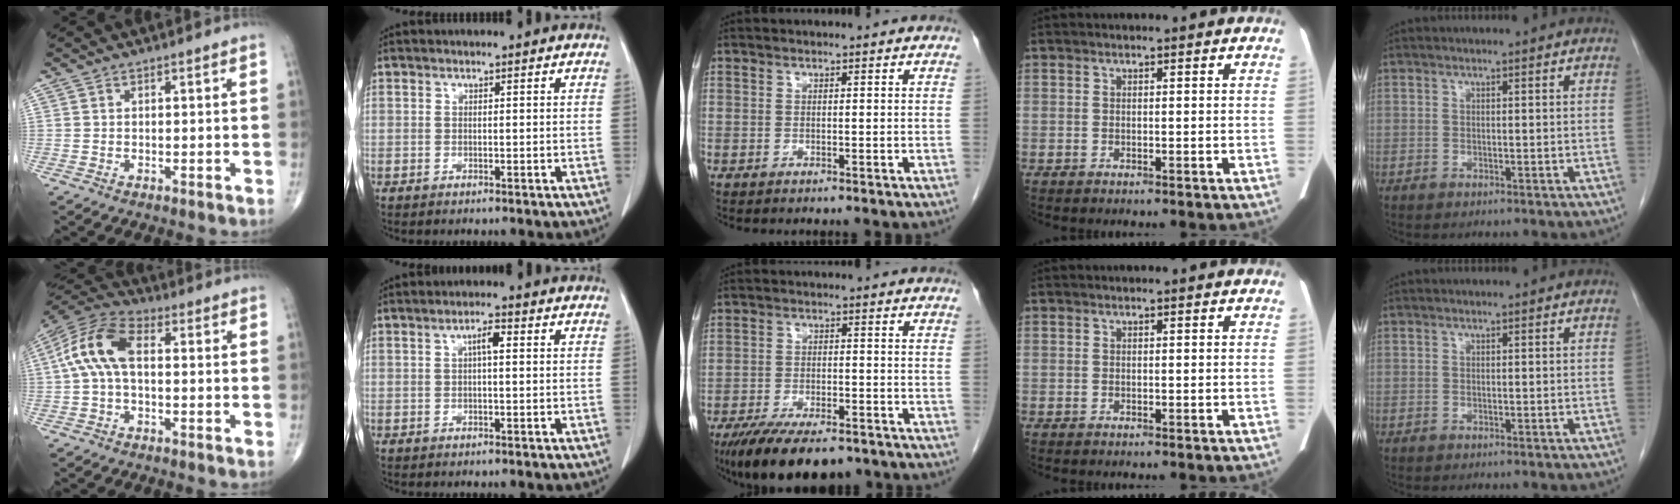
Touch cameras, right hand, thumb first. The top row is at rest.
{"thumb": {"total": 11.0, "force": [0.6, 5.9, 9.3], "torque": [-0.193, 0.034, 0.002]}, "index": {"total": 2.6, "force": [0.5, 0.6, 2.5], "torque": [-0.043, 0.006, 0.008]}, "middle": {"total": 12.9, "force": [-9.7, 4.3, 7.4], "torque": [-0.126, -0.018, -0.152]}}